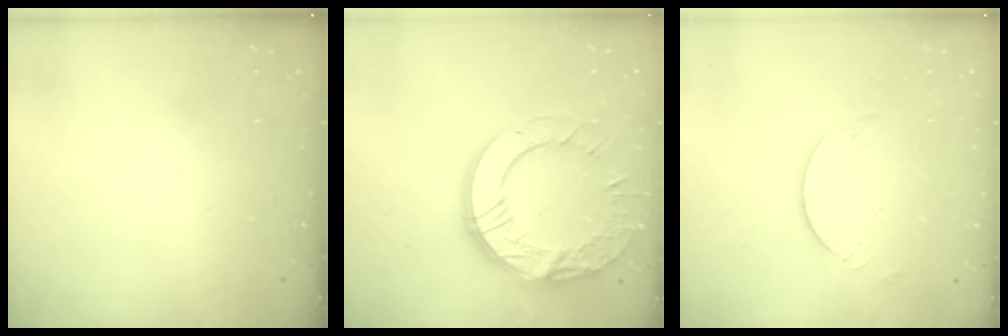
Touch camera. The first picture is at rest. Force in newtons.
{"total": 17.0, "press": 17.0, "slide": 1.2}
{"total": 2.5, "press": 2.5, "slide": 0.2}